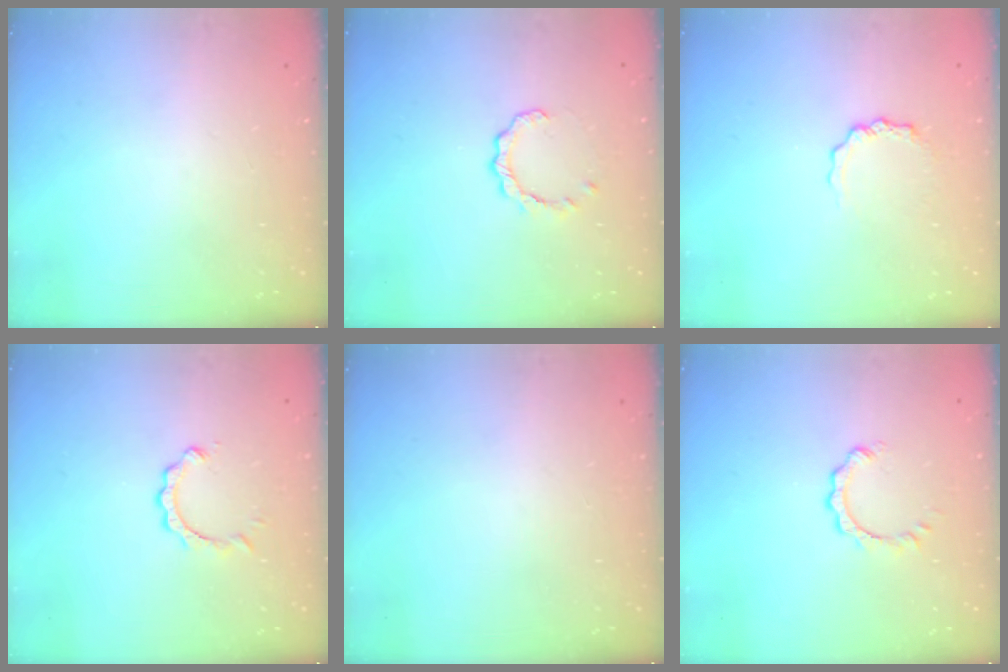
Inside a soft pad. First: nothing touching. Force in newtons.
{"total": 2.6, "press": 2.6, "slide": 0.2}
{"total": 3.7, "press": 3.6, "slide": 0.5}
{"total": 2.1, "press": 2.1, "slide": 0.2}
{"total": 0.0}
{"total": 1.7, "press": 1.7, "slide": 0.3}